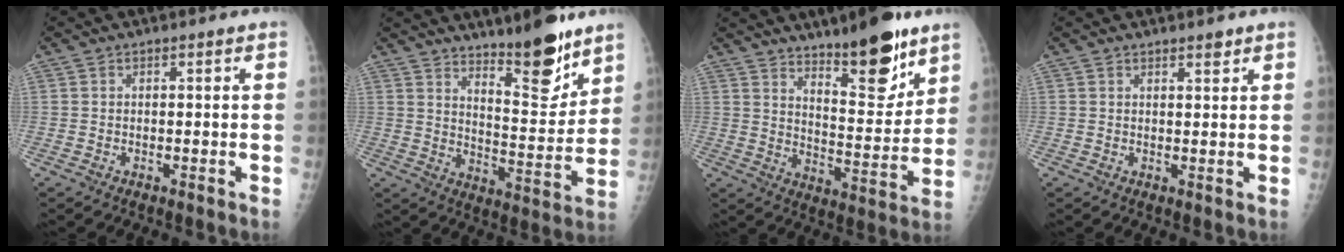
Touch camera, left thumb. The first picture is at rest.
{"total": 13.7, "force": [10.3, 3.5, 8.4], "torque": [-0.092, -0.087, 0.167]}
{"total": 15.3, "force": [10.7, 4.4, 10.0], "torque": [-0.112, -0.082, 0.174]}
{"total": 1.7, "force": [1.4, 0.5, 0.8], "torque": [-0.006, -0.009, 0.021]}